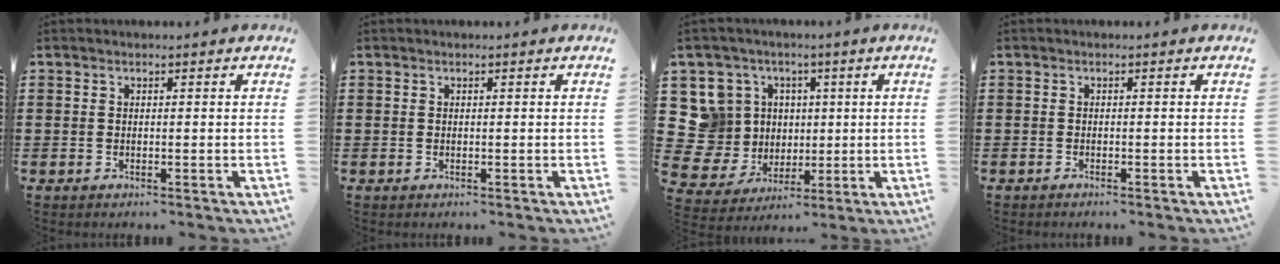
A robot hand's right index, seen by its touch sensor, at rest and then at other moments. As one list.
[{"total": 0.0}, {"total": 10.7, "force": [2.4, 10.1, 2.7], "torque": [-0.133, -0.011, 0.053]}, {"total": 0.5, "force": [-0.5, 0.0, 0.1], "torque": [-0.004, -0.002, -0.010]}]